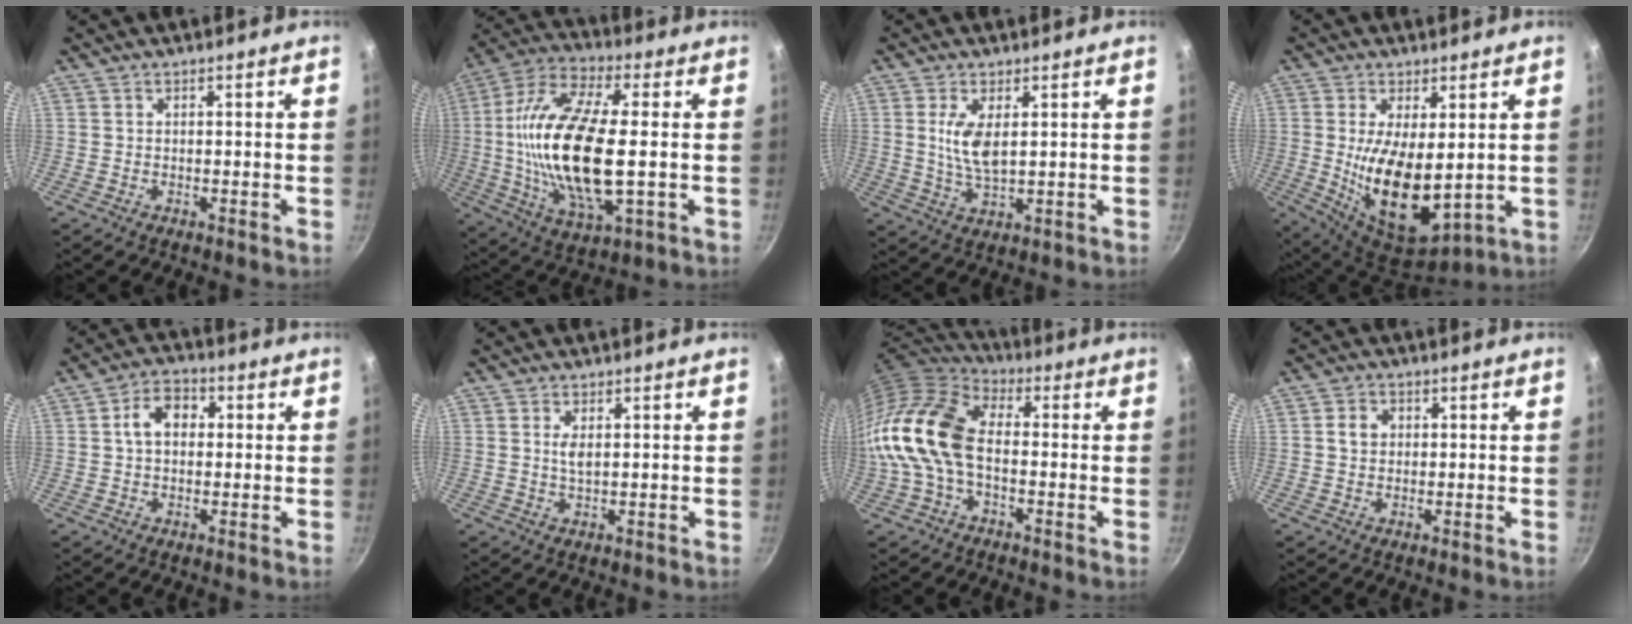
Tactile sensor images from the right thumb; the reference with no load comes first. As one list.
[{"total": 22.5, "force": [-0.2, 8.8, 20.7], "torque": [-0.411, 0.006, -0.014]}, {"total": 6.4, "force": [1.4, 2.6, 5.7], "torque": [-0.107, -0.013, 0.030]}, {"total": 14.8, "force": [0.6, 6.9, 13.0], "torque": [-0.219, -0.031, 0.029]}, {"total": 6.6, "force": [0.9, 4.8, 4.5], "torque": [-0.051, 0.017, 0.004]}, {"total": 2.0, "force": [0.6, 0.8, 1.8], "torque": [-0.033, -0.003, 0.012]}, {"total": 14.6, "force": [-2.0, 9.0, 11.4], "torque": [-0.213, 0.032, -0.059]}, {"total": 3.0, "force": [0.4, 2.6, 1.6], "torque": [-0.014, 0.005, 0.004]}]